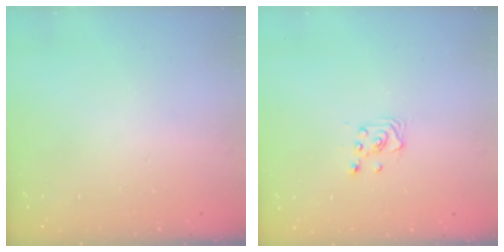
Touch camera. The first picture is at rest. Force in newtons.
{"total": 2.2, "press": 2.2, "slide": 0.3}